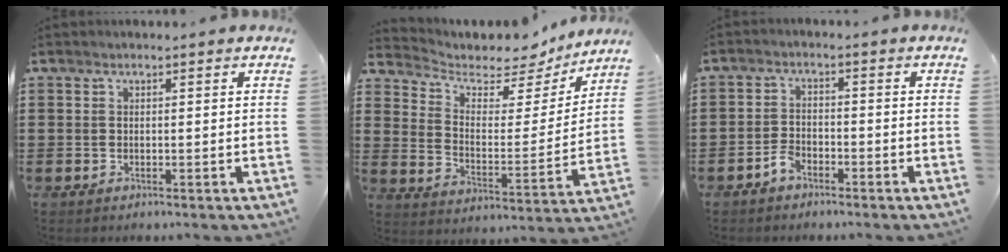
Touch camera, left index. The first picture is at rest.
{"total": 5.0, "force": [4.3, 2.3, 0.9], "torque": [-0.041, -0.034, 0.069]}
{"total": 2.7, "force": [-2.2, 1.2, 1.1], "torque": [-0.031, 0.003, -0.047]}